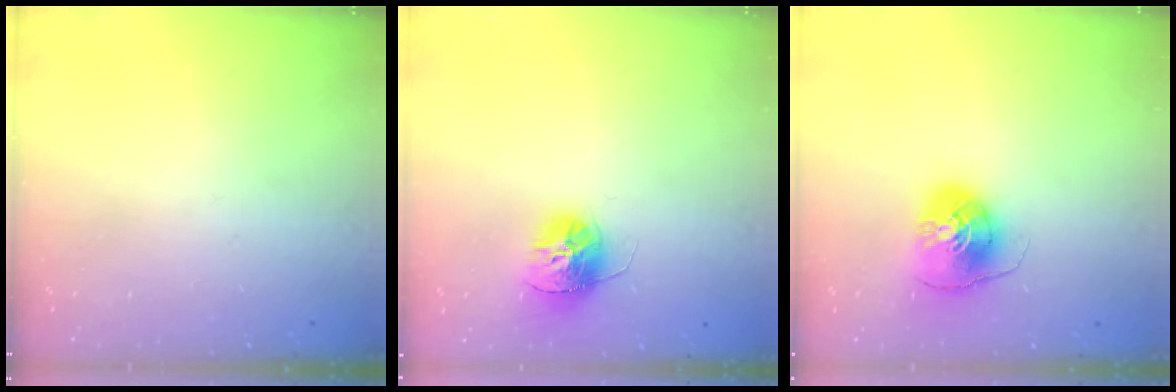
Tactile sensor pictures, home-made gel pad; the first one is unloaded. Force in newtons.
{"total": 13.0, "press": 12.9, "slide": 1.2}
{"total": 8.5, "press": 8.4, "slide": 1.3}